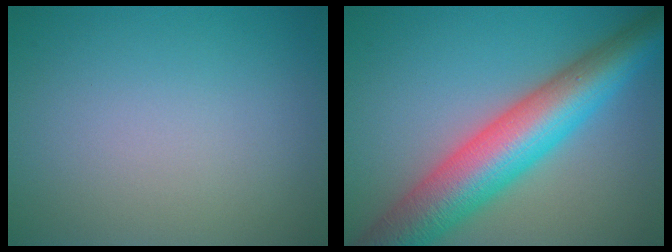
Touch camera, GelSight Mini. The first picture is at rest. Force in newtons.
{"total": 10.3, "press": 10.3, "slide": 0.1}